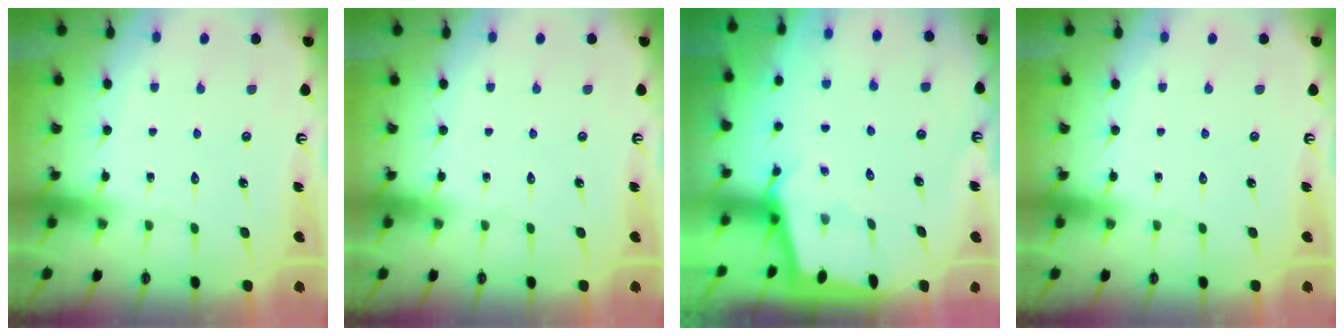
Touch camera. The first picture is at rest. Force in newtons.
{"total": 0.0}
{"total": 2.1, "press": 2.1, "slide": 0.3}
{"total": 0.0}